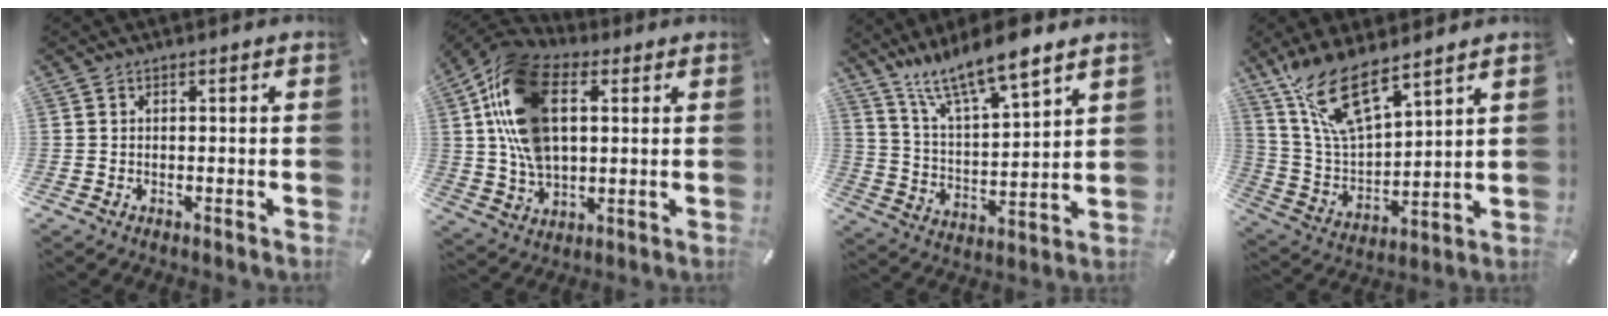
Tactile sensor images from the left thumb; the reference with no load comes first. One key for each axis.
{"total": 19.1, "fx": 4.6, "fy": 12.5, "fz": 13.7, "tx": -0.303, "ty": 0.003, "tz": 0.083}
{"total": 11.1, "fx": 10.3, "fy": 1.5, "fz": 4.0, "tx": -0.093, "ty": -0.078, "tz": 0.180}
{"total": 15.0, "fx": 11.2, "fy": 4.7, "fz": 8.9, "tx": -0.217, "ty": -0.062, "tz": 0.196}